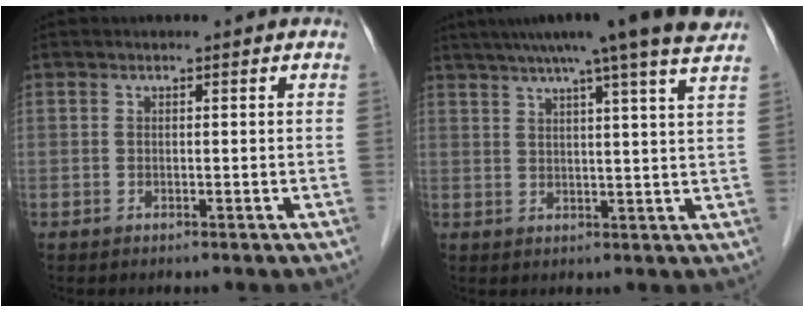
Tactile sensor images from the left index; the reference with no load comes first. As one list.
[{"total": 15.3, "force": [12.1, -1.3, 9.3], "torque": [-0.147, 0.019, 0.151]}]